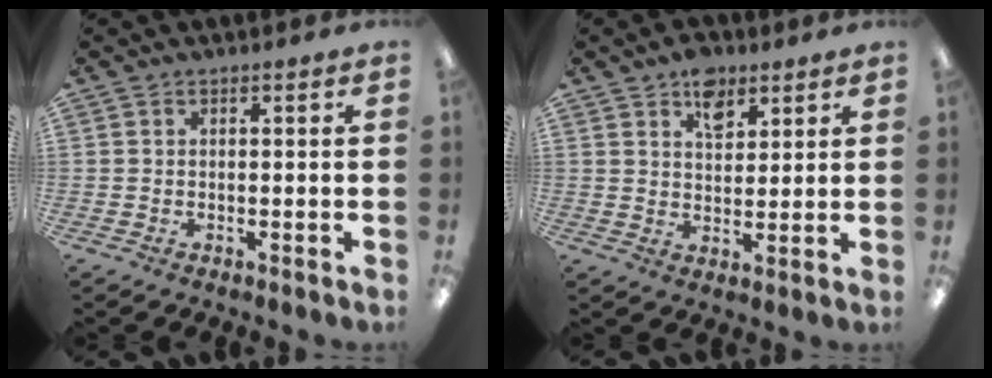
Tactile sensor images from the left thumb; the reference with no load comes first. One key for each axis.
{"total": 6.9, "fx": 4.4, "fy": 4.2, "fz": 3.2, "tx": -0.035, "ty": -0.018, "tz": 0.077}